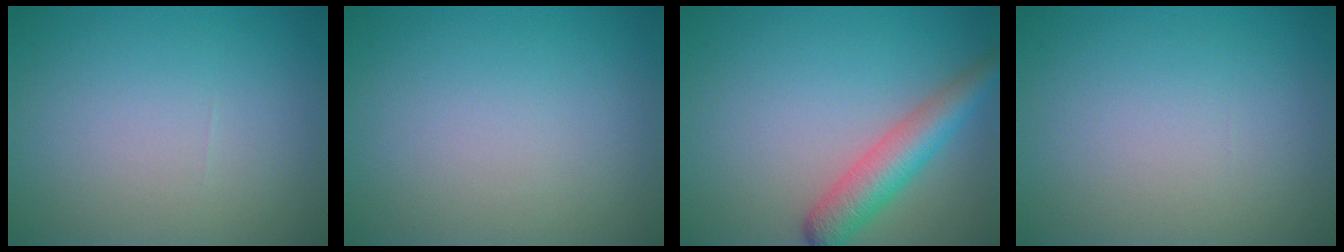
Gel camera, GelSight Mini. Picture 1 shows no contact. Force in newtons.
{"total": 0.0}
{"total": 4.5, "press": 4.5, "slide": 0.2}
{"total": 0.0}